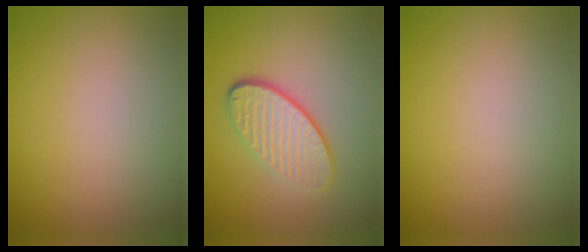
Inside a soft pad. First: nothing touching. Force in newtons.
{"total": 4.3, "press": 3.2, "slide": 2.9}
{"total": 0.0}